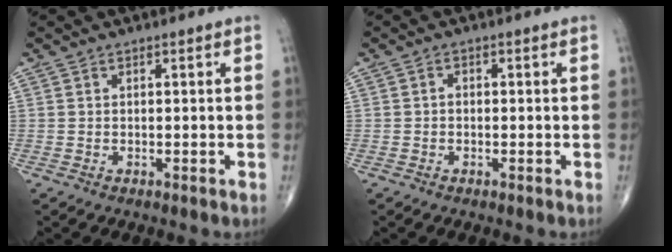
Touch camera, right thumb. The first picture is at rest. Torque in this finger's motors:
{"motor_torque": [-0.35, 0.13, 0.17, 0.04, 0.00]}